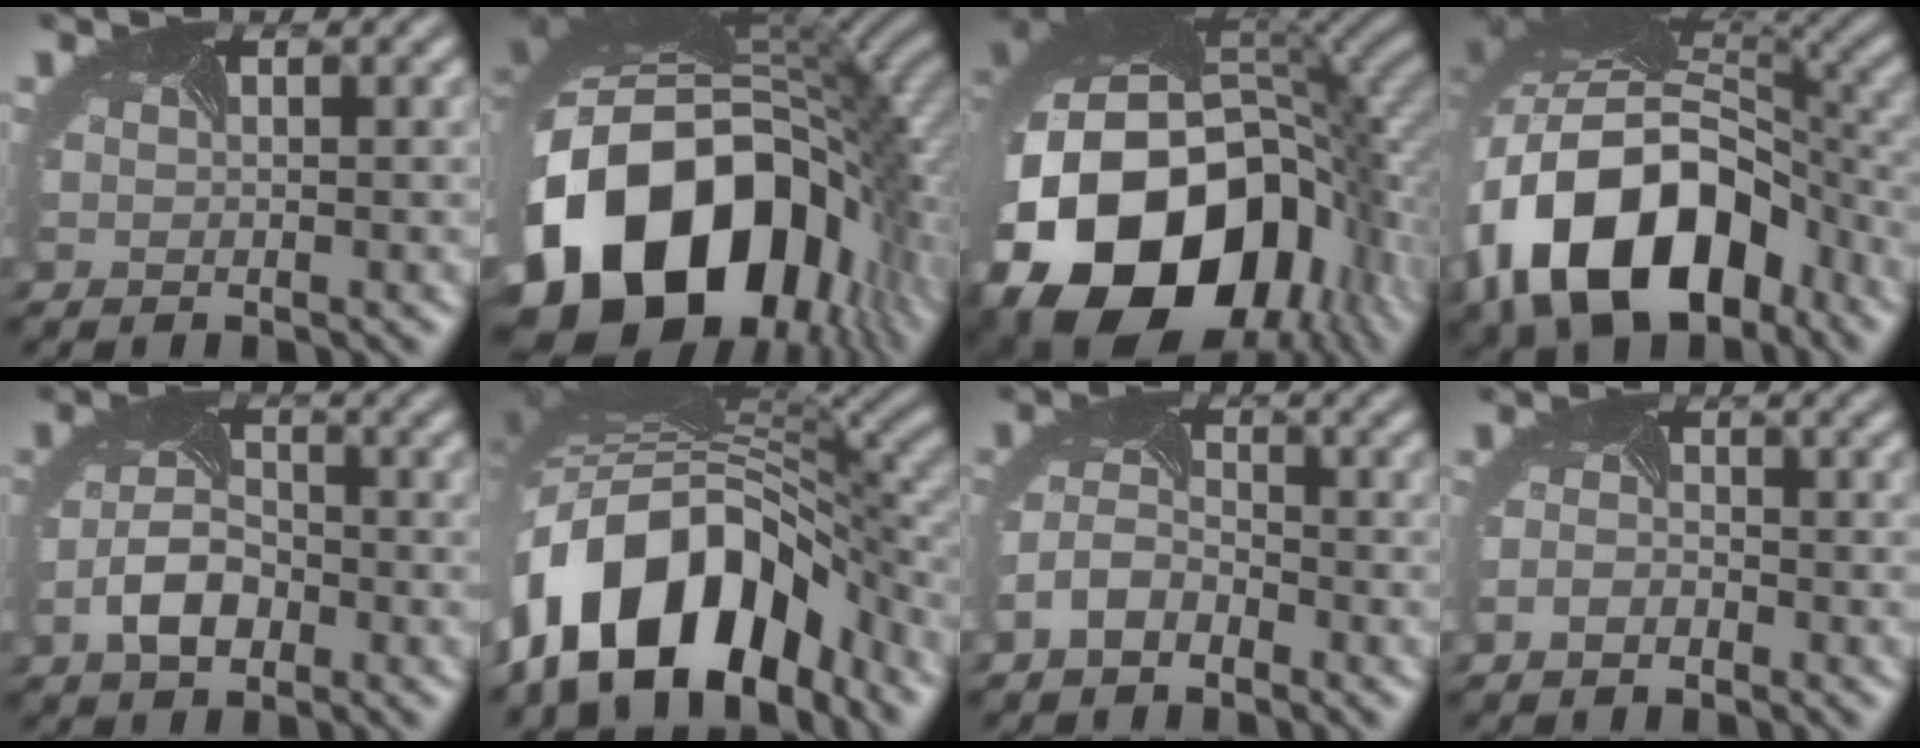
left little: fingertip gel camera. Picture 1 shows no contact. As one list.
[{"total": 19.0, "force": [-5.7, 12.6, 13.1], "torque": [-0.276, -0.042, -0.088]}, {"total": 20.9, "force": [-7.0, 14.0, 13.8], "torque": [-0.306, -0.060, -0.098]}, {"total": 15.4, "force": [-6.7, 9.8, 9.8], "torque": [-0.187, -0.007, -0.116]}, {"total": 4.1, "force": [-1.8, 2.4, 2.8], "torque": [-0.063, -0.005, -0.035]}, {"total": 14.5, "force": [-6.0, 8.6, 10.0], "torque": [-0.181, 0.005, -0.099]}, {"total": 3.3, "force": [-2.3, 1.8, 1.6], "torque": [-0.046, -0.001, -0.049]}, {"total": 1.6, "force": [-1.1, 0.8, 0.8], "torque": [-0.024, -0.005, -0.025]}]